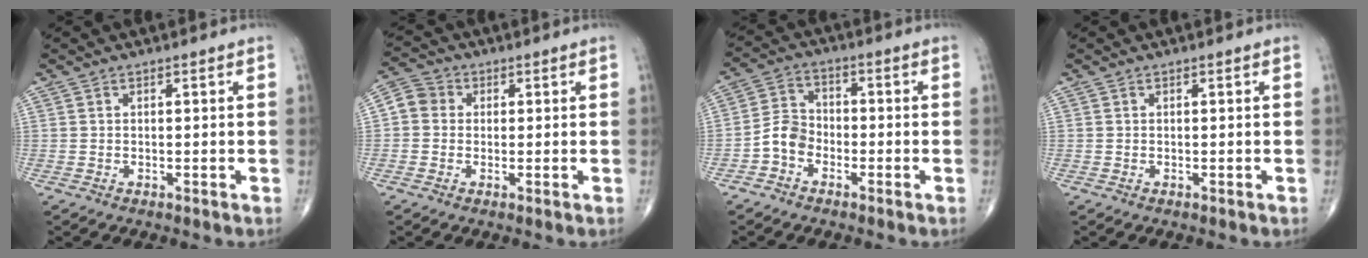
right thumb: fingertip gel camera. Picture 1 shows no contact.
{"total": 4.7, "force": [0.2, 4.3, 1.8], "torque": [-0.019, 0.012, -0.006]}
{"total": 5.6, "force": [-2.5, 4.2, 2.7], "torque": [-0.036, 0.025, -0.060]}
{"total": 0.0}